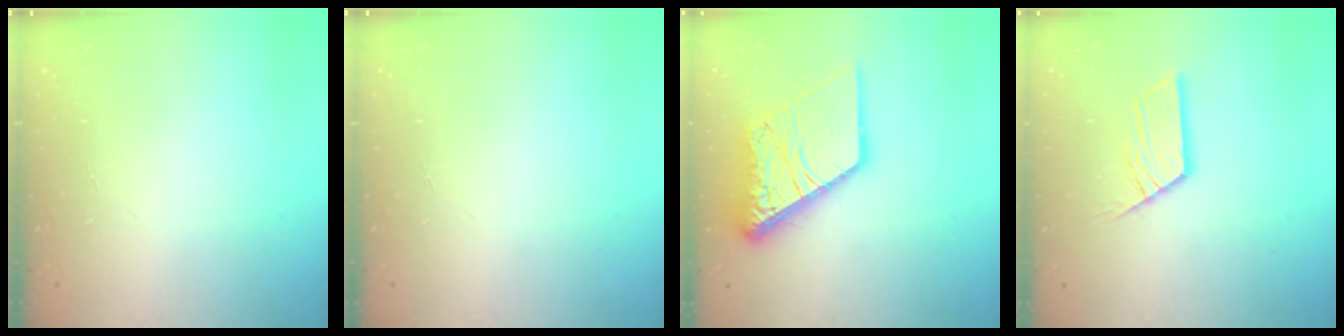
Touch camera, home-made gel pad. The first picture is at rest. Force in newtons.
{"total": 0.0}
{"total": 18.7, "press": 18.6, "slide": 2.2}
{"total": 10.5, "press": 10.4, "slide": 1.0}